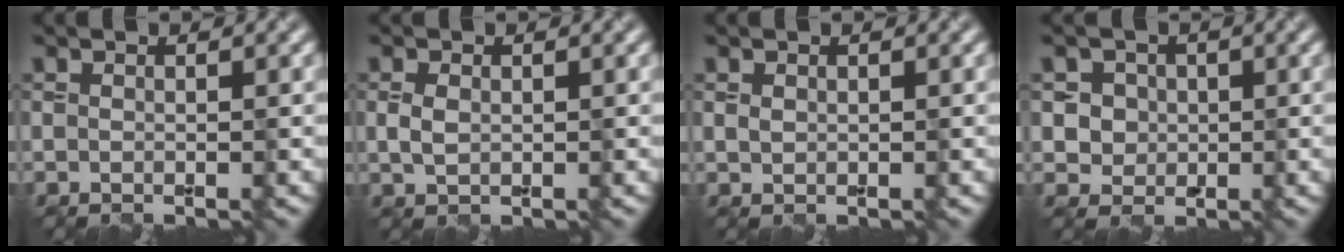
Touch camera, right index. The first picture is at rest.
{"total": 1.5, "force": [0.2, 1.1, 1.0], "torque": [-0.022, 0.001, 0.005]}
{"total": 0.5, "force": [0.3, 0.4, 0.2], "torque": [-0.005, -0.001, 0.007]}
{"total": 3.9, "force": [1.0, 3.5, 1.3], "torque": [-0.013, 0.011, 0.017]}